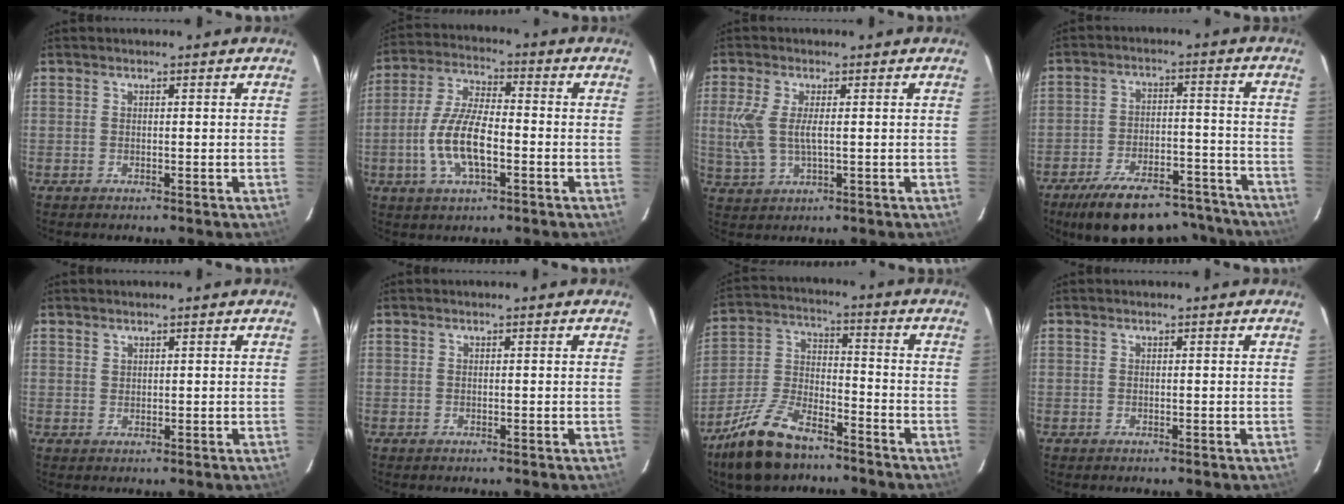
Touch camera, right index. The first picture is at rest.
{"total": 11.4, "force": [-3.2, 4.1, 10.2], "torque": [-0.211, 0.001, -0.062]}
{"total": 6.8, "force": [0.3, 2.8, 6.2], "torque": [-0.142, -0.002, 0.012]}
{"total": 21.3, "force": [-17.8, 7.3, 9.0], "torque": [-0.166, 0.013, -0.235]}
{"total": 0.9, "force": [0.7, 0.4, 0.0], "torque": [0.001, 0.002, 0.014]}
{"total": 0.0}
{"total": 15.2, "force": [-11.0, 6.3, 8.4], "torque": [-0.189, -0.003, -0.206]}
{"total": 0.0}